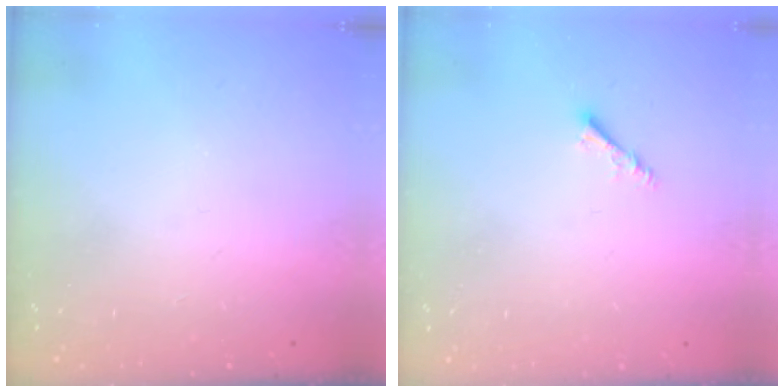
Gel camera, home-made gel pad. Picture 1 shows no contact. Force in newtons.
{"total": 3.0, "press": 2.9, "slide": 0.6}